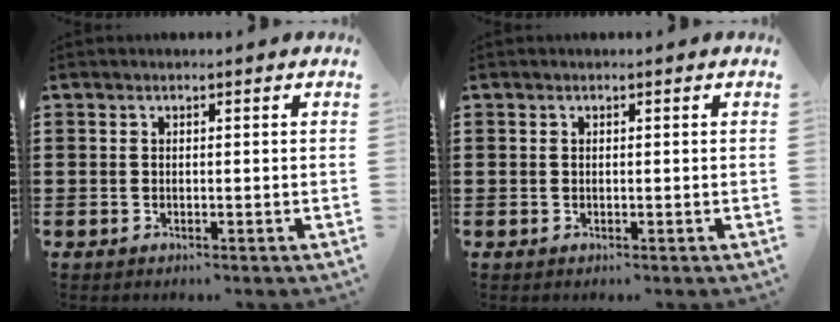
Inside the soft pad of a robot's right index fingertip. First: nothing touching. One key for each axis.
{"total": 0.0}